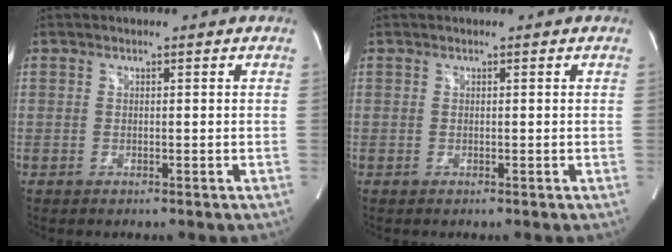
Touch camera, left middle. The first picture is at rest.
{"total": 0.0}